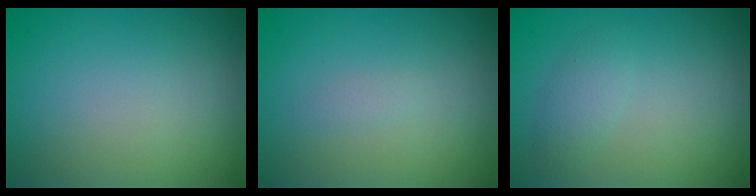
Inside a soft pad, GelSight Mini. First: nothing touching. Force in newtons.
{"total": 0.5, "press": 0.5, "slide": 0.0}
{"total": 1.6, "press": 1.6, "slide": 0.0}